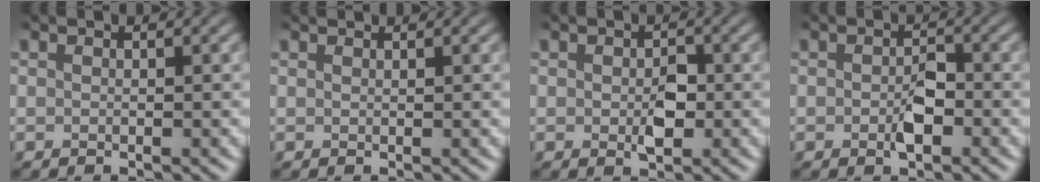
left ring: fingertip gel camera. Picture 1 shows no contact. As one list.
[{"total": 0.8, "force": [0.8, 0.1, 0.2], "torque": [-0.003, 0.001, 0.006]}, {"total": 2.1, "force": [-0.5, 1.3, 1.5], "torque": [-0.028, -0.002, -0.007]}, {"total": 2.1, "force": [-0.9, 1.1, 1.6], "torque": [-0.028, 0.002, -0.018]}]